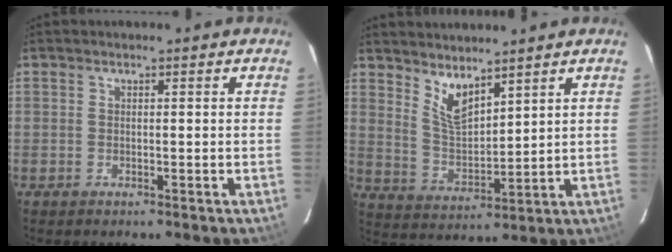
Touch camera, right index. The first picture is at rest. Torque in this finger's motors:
{"motor_torque": [0.08, 0.12, 0.06, 0.03]}